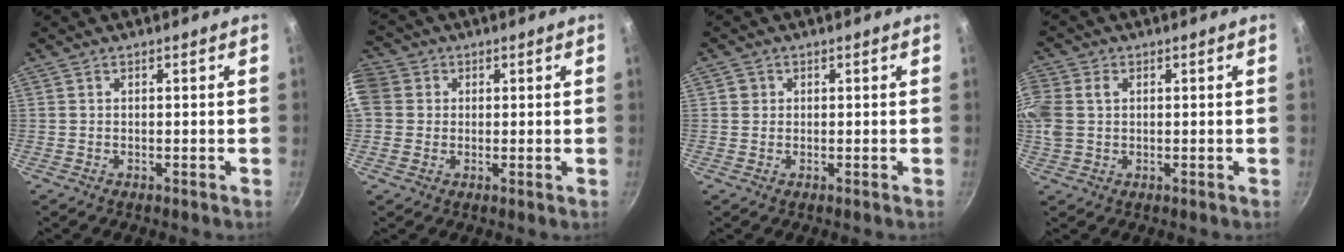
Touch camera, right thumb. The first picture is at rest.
{"total": 10.1, "force": [1.1, 9.1, 4.3], "torque": [-0.086, 0.019, 0.009]}
{"total": 1.5, "force": [0.2, 1.4, 0.3], "torque": [0.000, 0.003, 0.000]}
{"total": 9.0, "force": [1.5, 6.9, 5.6], "torque": [-0.135, 0.016, 0.027]}